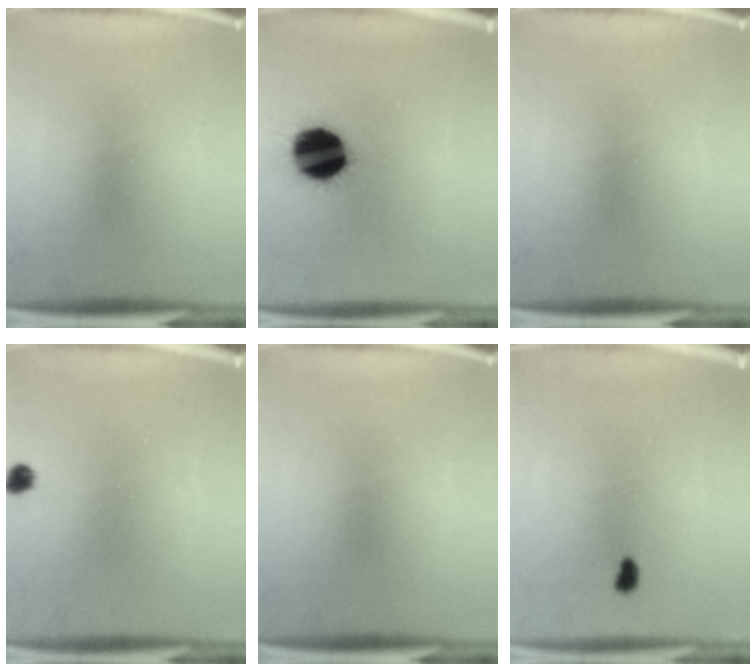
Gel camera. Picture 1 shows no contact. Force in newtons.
{"total": 17.1}
{"total": 0.0}
{"total": 1.8}
{"total": 0.0}
{"total": 1.3}